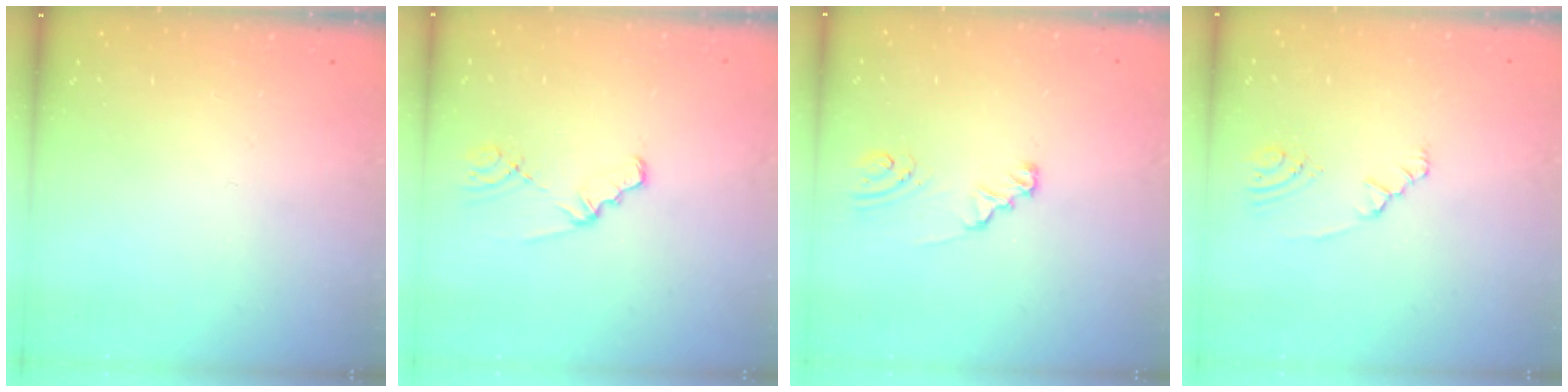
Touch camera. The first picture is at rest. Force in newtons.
{"total": 1.6, "press": 1.6, "slide": 0.1}
{"total": 2.3, "press": 2.3, "slide": 0.1}
{"total": 2.1, "press": 1.9, "slide": 0.9}